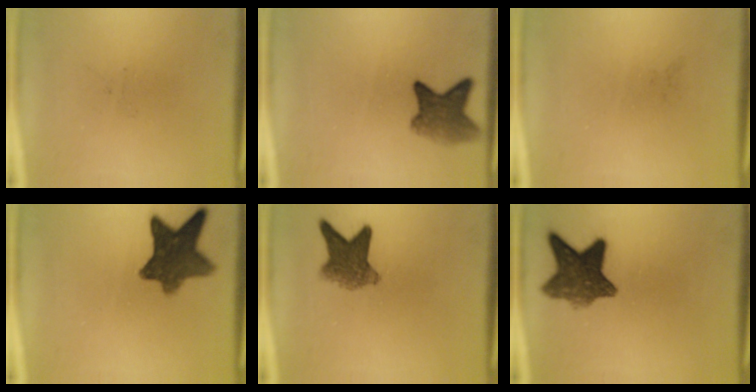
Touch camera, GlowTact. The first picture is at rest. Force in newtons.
{"total": 5.8}
{"total": 0.0}
{"total": 9.8}
{"total": 6.4}
{"total": 9.2}